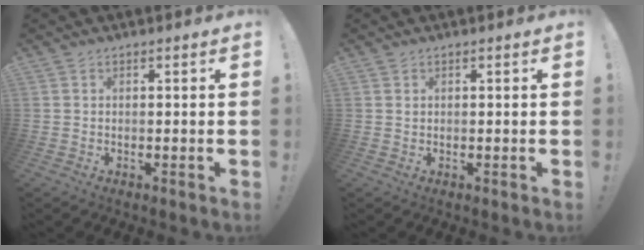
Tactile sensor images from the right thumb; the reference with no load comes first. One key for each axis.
{"total": 0.6, "fx": 0.5, "fy": 0.2, "fz": 0.3, "tx": 0.000, "ty": -0.003, "tz": 0.009}